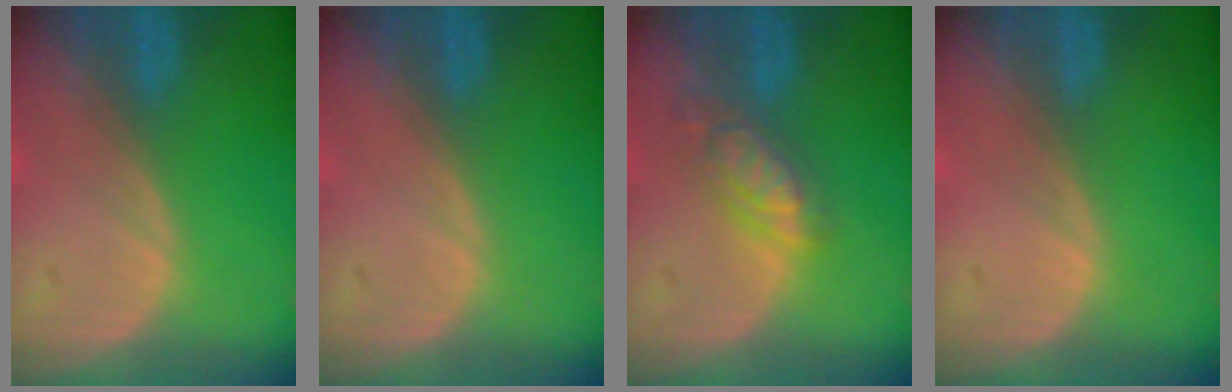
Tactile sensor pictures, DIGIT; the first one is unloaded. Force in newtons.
{"total": 0.0}
{"total": 5.7, "press": 5.1, "slide": 2.6}
{"total": 0.0}